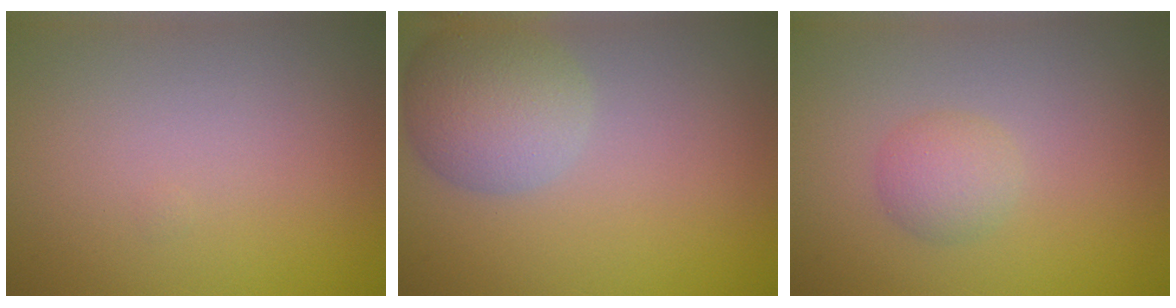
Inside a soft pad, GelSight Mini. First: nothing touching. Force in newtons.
{"total": 5.3, "press": 5.3, "slide": 0.3}
{"total": 2.1, "press": 2.1, "slide": 0.1}